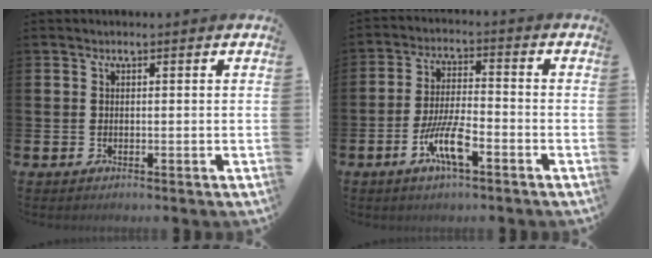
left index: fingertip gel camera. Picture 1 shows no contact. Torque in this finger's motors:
{"motor_torque": [1.44, 0.70, 0.25, 0.21]}